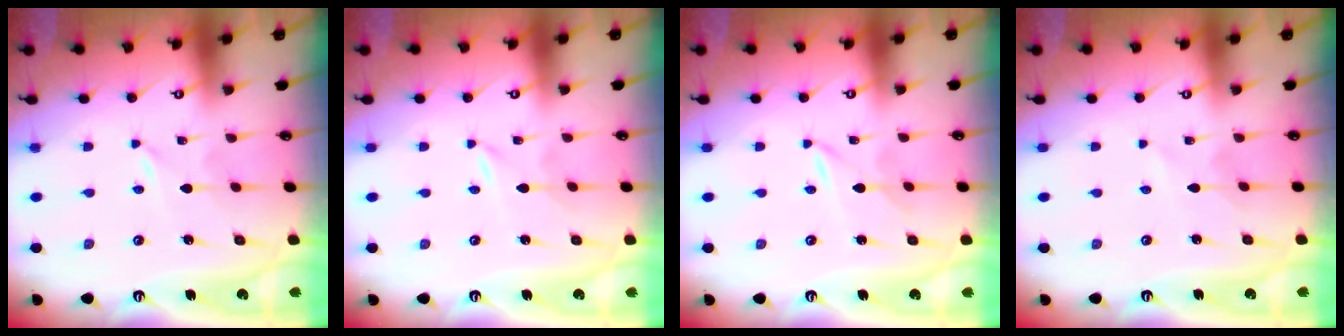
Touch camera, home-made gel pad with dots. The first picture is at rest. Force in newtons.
{"total": 0.0}
{"total": 0.8, "press": 0.8, "slide": 0.2}
{"total": 1.4, "press": 1.4, "slide": 0.1}